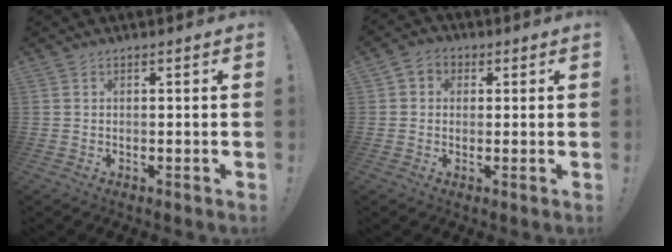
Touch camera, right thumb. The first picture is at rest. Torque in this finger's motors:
{"motor_torque": [-0.10, 0.18, 0.28, -0.28, 0.00]}